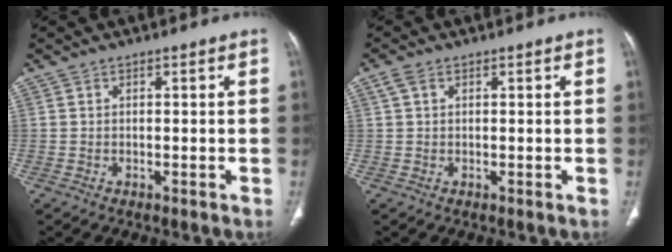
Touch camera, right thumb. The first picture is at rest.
{"total": 1.8, "force": [0.8, 1.0, 1.3], "torque": [-0.034, 0.013, 0.020]}